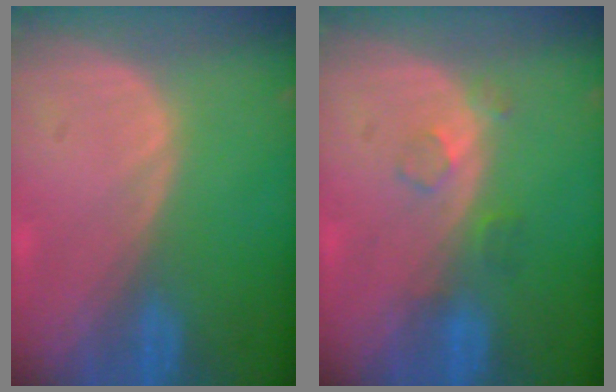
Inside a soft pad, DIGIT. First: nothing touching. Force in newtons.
{"total": 2.5, "press": 2.5, "slide": 0.3}